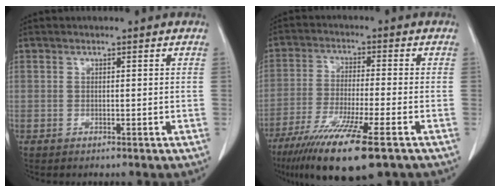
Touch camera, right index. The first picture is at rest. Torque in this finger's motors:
{"motor_torque": [1.57, -0.56, 0.50, 0.21]}